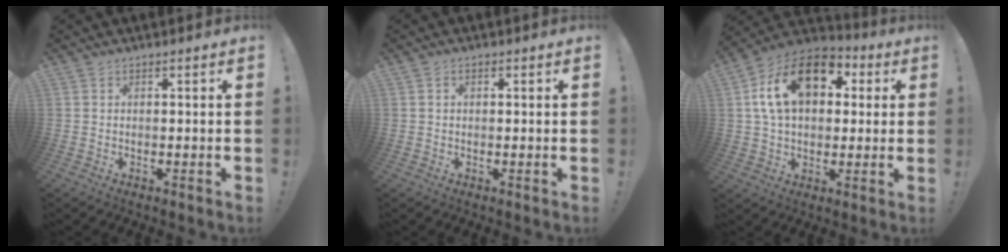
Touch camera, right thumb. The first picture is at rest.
{"total": 0.9, "force": [0.1, 0.7, 0.6], "torque": [-0.006, 0.002, 0.001]}
{"total": 19.0, "force": [6.0, 12.5, 12.9], "torque": [-0.208, -0.007, 0.106]}